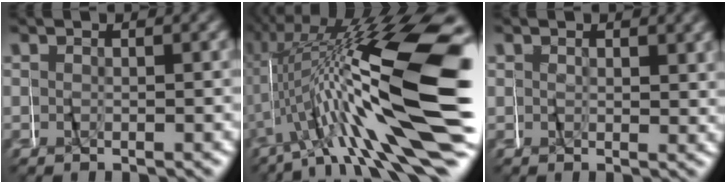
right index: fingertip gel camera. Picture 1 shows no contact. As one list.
[{"total": 16.4, "force": [1.6, 5.8, 15.2], "torque": [-0.216, 0.034, 0.019]}, {"total": 1.6, "force": [1.0, 1.2, 0.5], "torque": [-0.009, -0.001, 0.015]}]